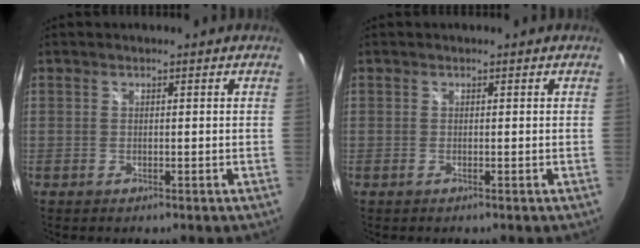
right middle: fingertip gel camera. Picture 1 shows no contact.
{"total": 0.0}